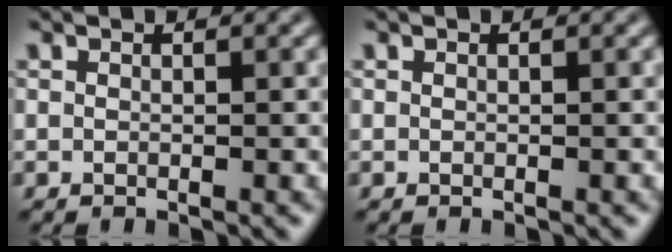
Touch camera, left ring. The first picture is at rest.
{"total": 0.0}